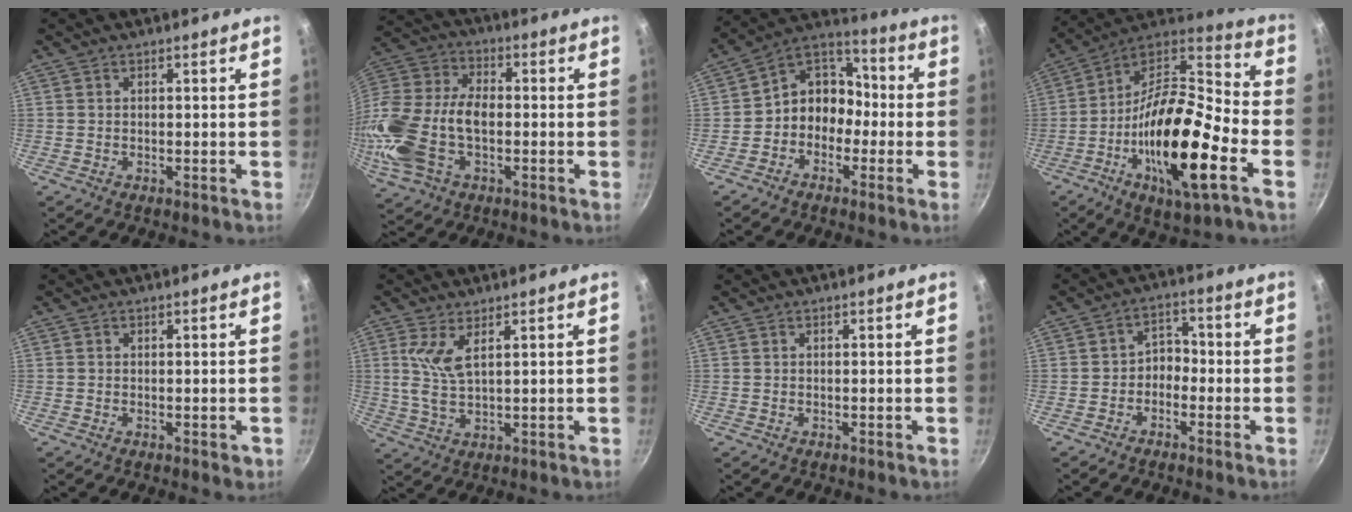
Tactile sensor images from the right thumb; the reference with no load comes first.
{"total": 20.0, "force": [-3.5, 12.2, 15.4], "torque": [-0.326, 0.027, -0.073]}
{"total": 10.3, "force": [-2.7, 8.6, 5.0], "torque": [-0.029, 0.057, -0.070]}
{"total": 24.8, "force": [-8.0, 7.9, 22.1], "torque": [-0.378, 0.031, -0.157]}
{"total": 1.3, "force": [-0.3, 0.8, 1.0], "torque": [-0.008, 0.000, -0.005]}
{"total": 5.9, "force": [2.3, 2.1, 4.9], "torque": [-0.104, -0.018, 0.051]}
{"total": 0.0}
{"total": 5.1, "force": [-2.3, 3.8, 2.6], "torque": [-0.013, 0.041, -0.050]}